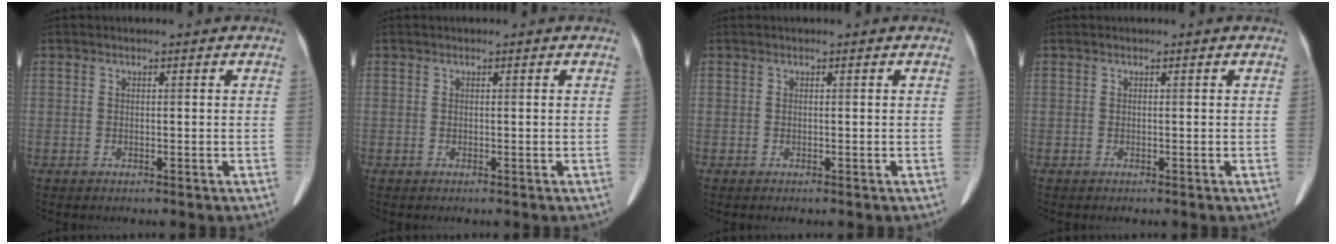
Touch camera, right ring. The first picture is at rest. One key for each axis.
{"total": 0.0}
{"total": 0.0}
{"total": 0.0}